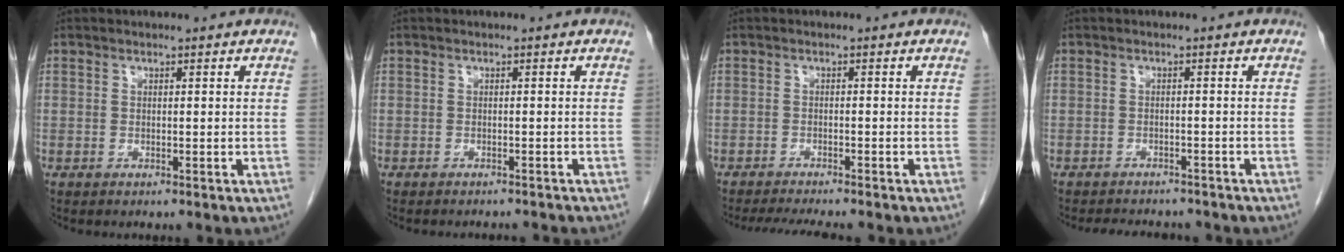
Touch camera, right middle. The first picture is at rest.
{"total": 5.1, "force": [-4.8, 1.0, 1.4], "torque": [-0.014, -0.007, -0.051]}
{"total": 6.6, "force": [-5.9, 0.2, 3.1], "torque": [-0.041, -0.013, -0.091]}
{"total": 7.3, "force": [-6.7, 2.1, 2.0], "torque": [-0.028, 0.000, -0.082]}